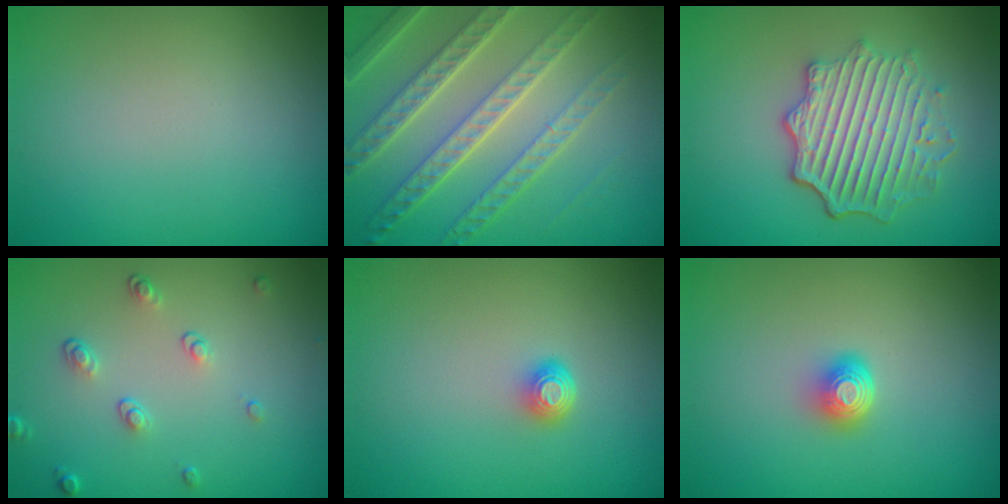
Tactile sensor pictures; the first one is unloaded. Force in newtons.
{"total": 7.9, "press": 5.4, "slide": 5.8}
{"total": 5.7, "press": 4.4, "slide": 3.5}
{"total": 1.8, "press": 1.3, "slide": 1.2}
{"total": 1.5, "press": 1.1, "slide": 1.1}
{"total": 2.0, "press": 1.4, "slide": 1.4}